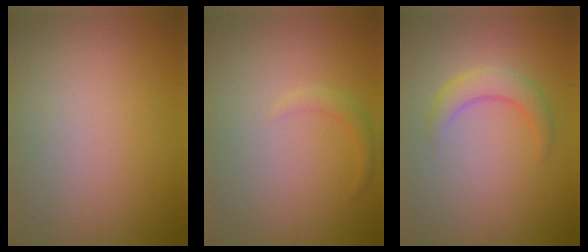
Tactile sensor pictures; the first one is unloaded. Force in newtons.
{"total": 1.2, "press": 1.2, "slide": 0.1}
{"total": 2.8, "press": 2.7, "slide": 0.2}